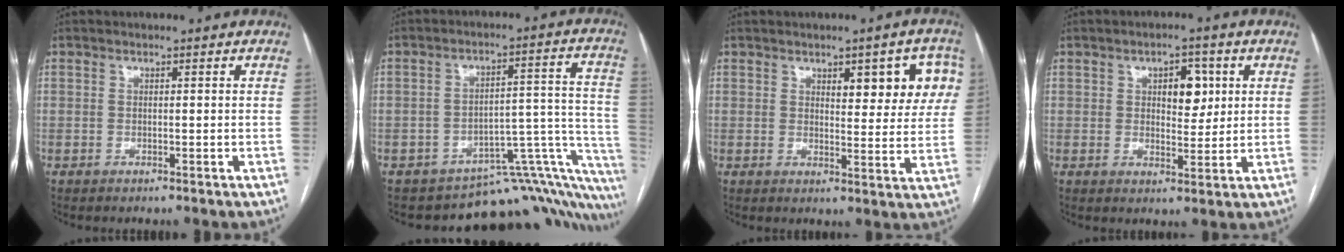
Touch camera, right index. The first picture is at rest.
{"total": 16.5, "force": [-14.2, 6.1, 5.8], "torque": [0.023, 0.092, -0.161]}
{"total": 9.2, "force": [3.7, 3.1, 7.8], "torque": [-0.083, 0.011, 0.046]}
{"total": 5.5, "force": [1.7, 2.8, 4.4], "torque": [-0.063, 0.007, 0.028]}